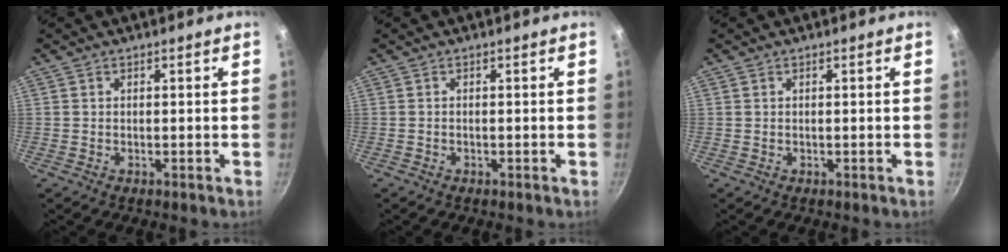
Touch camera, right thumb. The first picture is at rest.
{"total": 0.0}
{"total": 0.0}